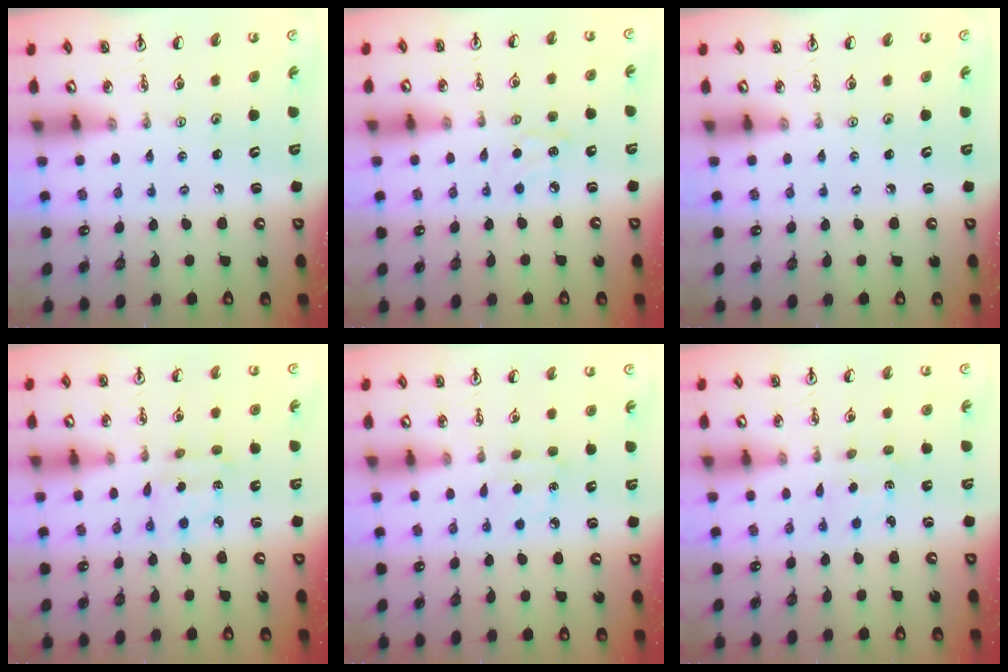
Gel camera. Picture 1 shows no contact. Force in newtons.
{"total": 4.2, "press": 4.1, "slide": 0.6}
{"total": 0.0}
{"total": 2.9, "press": 2.9, "slide": 0.6}
{"total": 5.7, "press": 5.7, "slide": 0.7}
{"total": 1.4, "press": 1.3, "slide": 0.4}